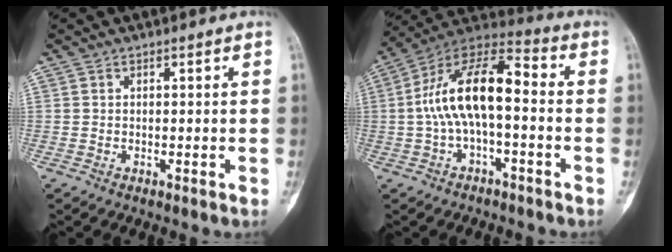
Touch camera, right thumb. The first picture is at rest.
{"total": 14.7, "force": [-0.9, 6.3, 13.3], "torque": [-0.245, 0.058, -0.025]}